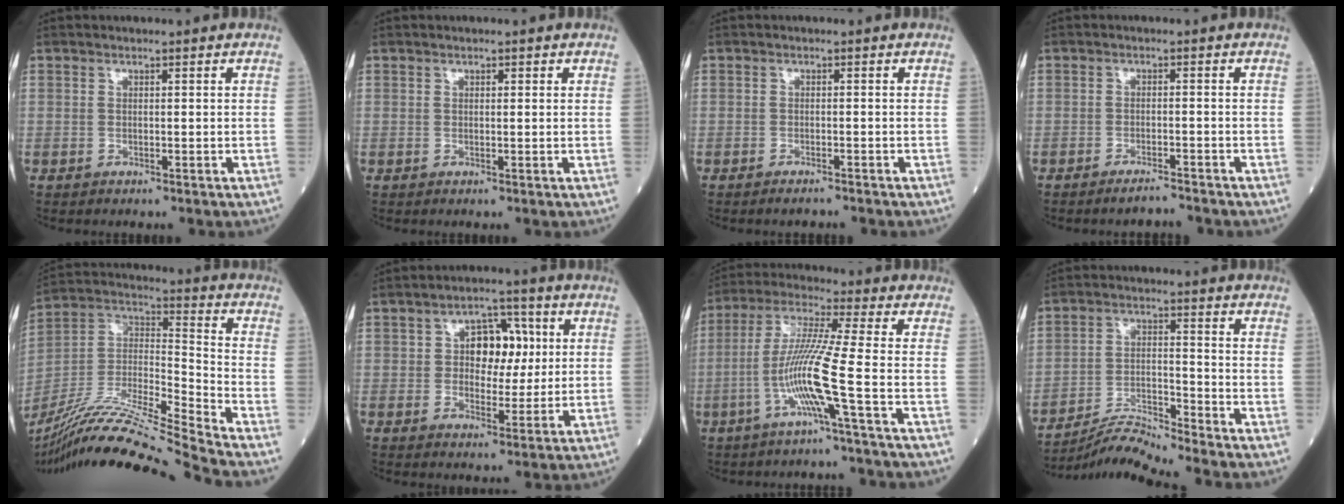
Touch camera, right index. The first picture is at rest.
{"total": 0.6, "force": [0.3, 0.3, 0.4], "torque": [-0.007, 0.001, 0.004]}
{"total": 1.9, "force": [-1.8, 0.2, 0.6], "torque": [-0.009, -0.002, -0.023]}
{"total": 2.7, "force": [-2.6, 0.2, 0.7], "torque": [-0.014, -0.005, -0.040]}
{"total": 22.9, "force": [-20.3, -2.3, 10.4], "torque": [-0.231, -0.025, -0.368]}
{"total": 7.4, "force": [1.4, 4.4, 5.8], "torque": [-0.080, 0.021, 0.021]}
{"total": 10.0, "force": [-3.3, -2.0, 9.2], "torque": [-0.188, -0.003, -0.065]}
{"total": 6.8, "force": [-6.5, -2.1, 0.4], "torque": [-0.018, -0.005, -0.122]}